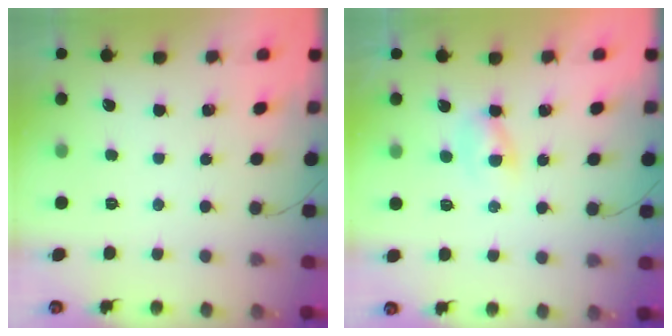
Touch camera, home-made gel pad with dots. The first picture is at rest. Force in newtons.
{"total": 1.3, "press": 1.1, "slide": 0.7}